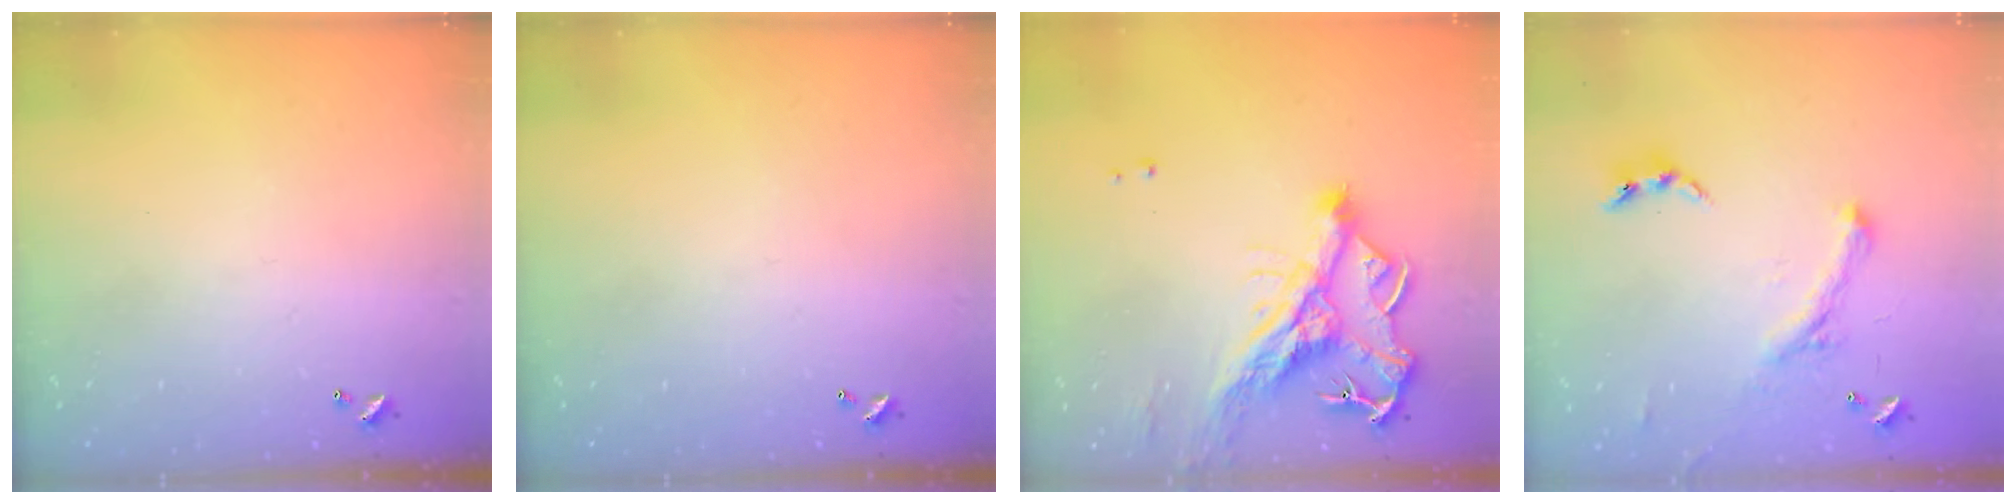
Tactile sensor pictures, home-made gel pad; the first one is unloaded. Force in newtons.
{"total": 0.0}
{"total": 12.8, "press": 12.7, "slide": 1.9}
{"total": 0.9, "press": 0.9, "slide": 0.2}